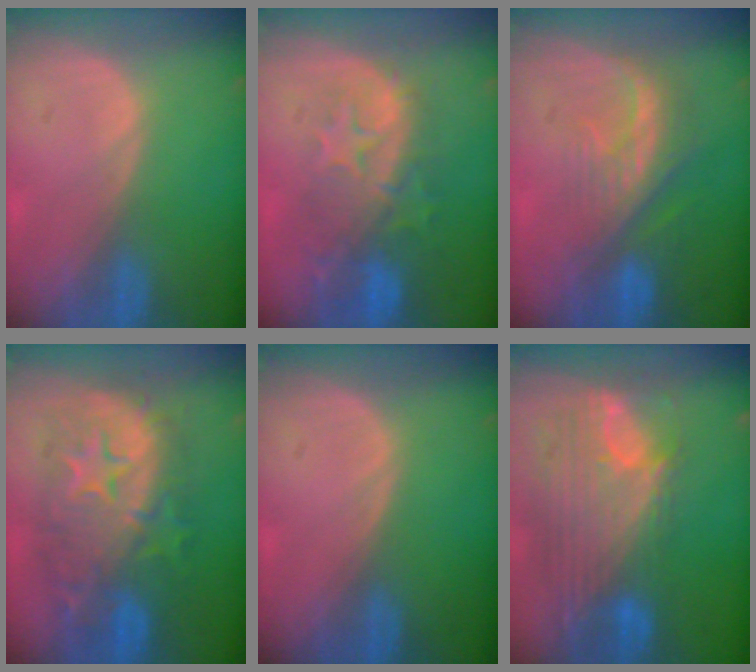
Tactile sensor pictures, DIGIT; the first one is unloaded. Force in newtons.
{"total": 10.2, "press": 8.9, "slide": 5.0}
{"total": 8.1, "press": 7.3, "slide": 3.4}
{"total": 12.6, "press": 12.6, "slide": 1.0}
{"total": 0.0}
{"total": 12.1, "press": 10.2, "slide": 6.4}